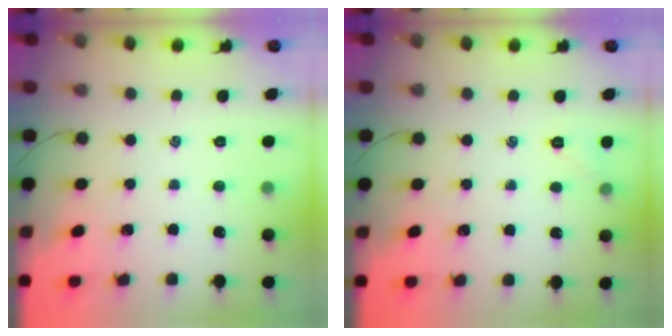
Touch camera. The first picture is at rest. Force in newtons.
{"total": 3.8, "press": 3.6, "slide": 1.0}